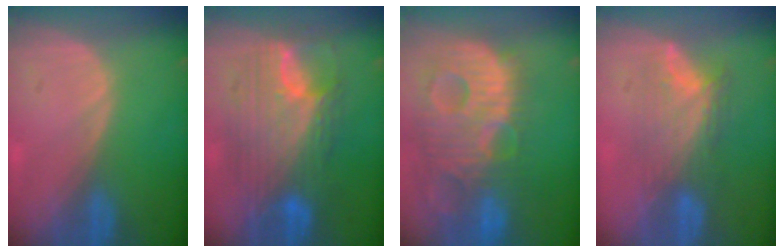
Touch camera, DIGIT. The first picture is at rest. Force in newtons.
{"total": 11.9, "press": 11.8, "slide": 1.0}
{"total": 14.0, "press": 12.0, "slide": 7.1}
{"total": 7.0, "press": 6.7, "slide": 1.9}